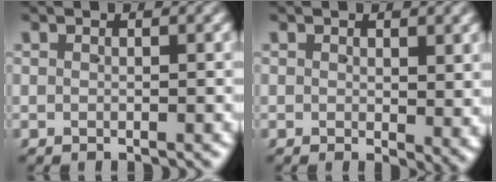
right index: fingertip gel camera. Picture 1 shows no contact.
{"total": 1.6, "force": [0.4, 0.7, 1.4], "torque": [-0.009, -0.007, 0.008]}